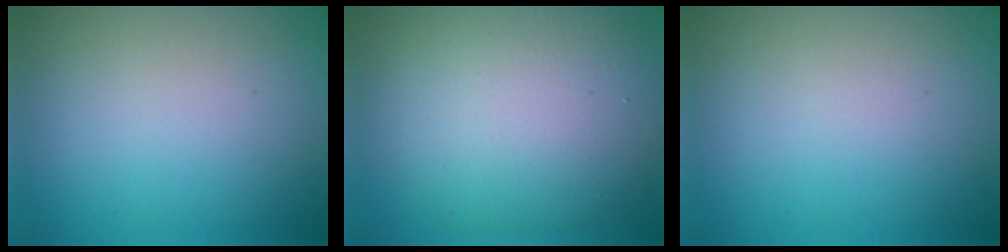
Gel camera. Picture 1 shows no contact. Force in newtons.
{"total": 10.6, "press": 10.6, "slide": 0.7}
{"total": 0.0}